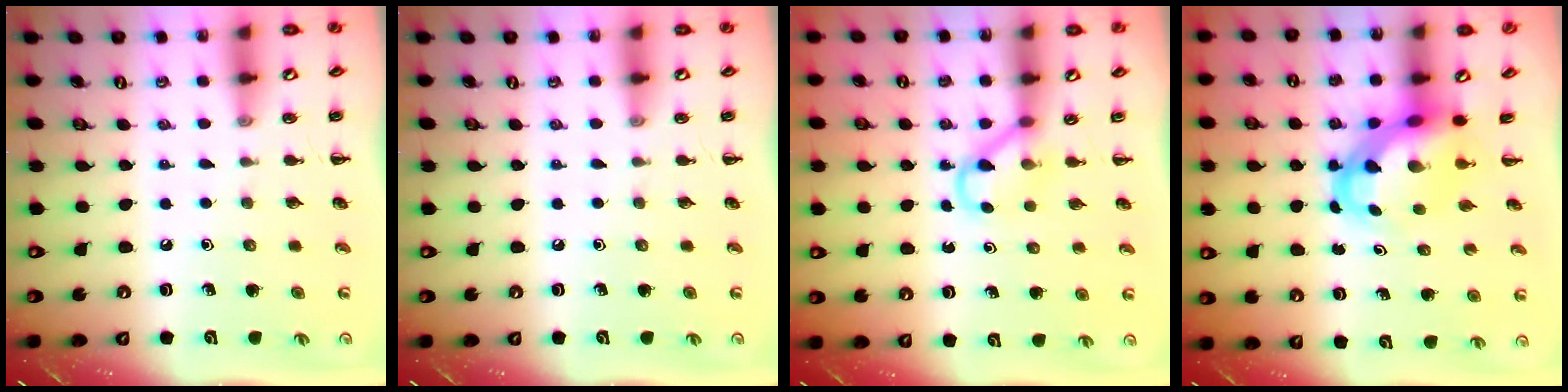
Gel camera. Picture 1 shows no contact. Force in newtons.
{"total": 0.0}
{"total": 2.9, "press": 2.8, "slide": 0.9}
{"total": 5.2, "press": 5.0, "slide": 1.4}